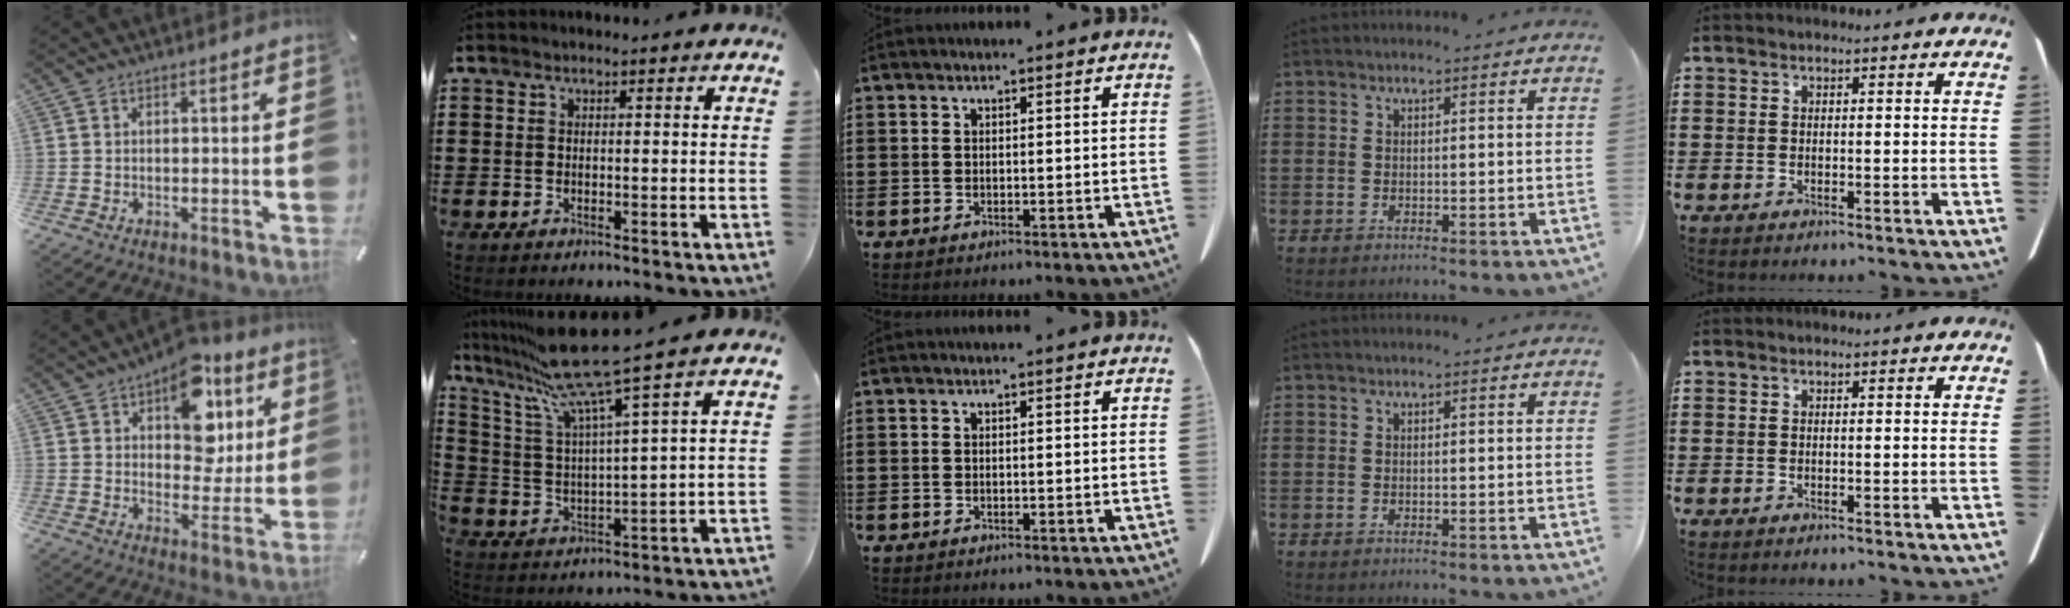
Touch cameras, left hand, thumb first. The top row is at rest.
{"thumb": {"total": 14.7, "force": [7.3, 9.5, 8.5], "torque": [-0.122, -0.034, 0.130]}, "index": {"total": 11.9, "force": [9.0, 0.0, 7.8], "torque": [-0.191, -0.043, 0.148]}}